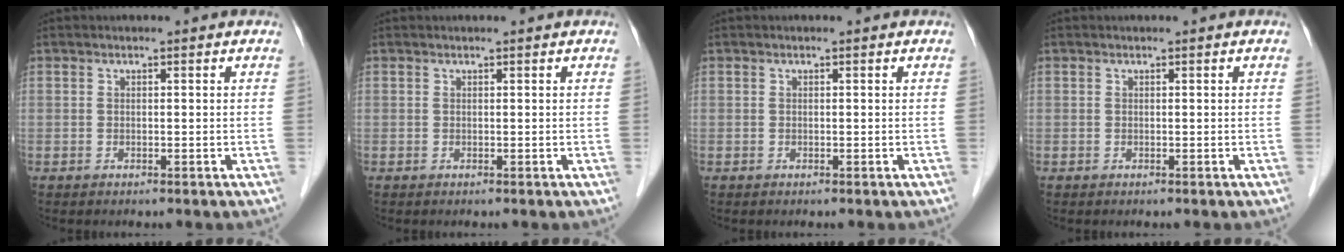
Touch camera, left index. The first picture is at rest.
{"total": 0.0}
{"total": 0.0}
{"total": 0.0}